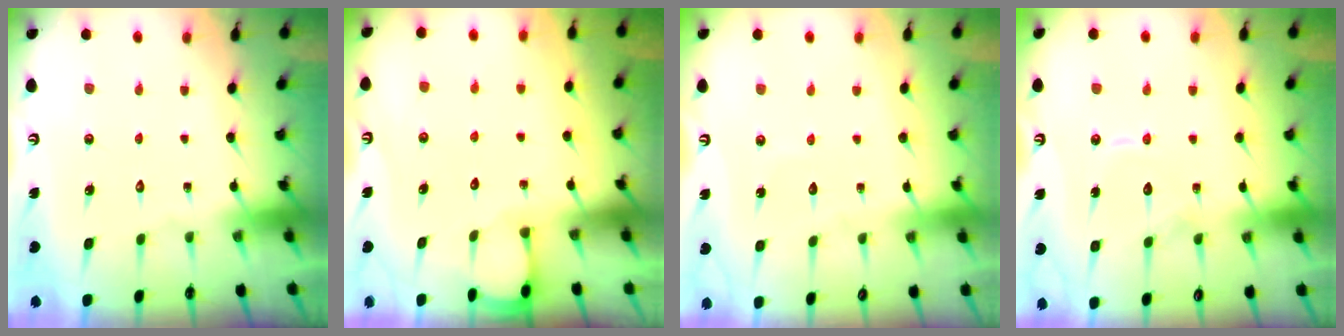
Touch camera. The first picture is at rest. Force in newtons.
{"total": 1.0, "press": 0.9, "slide": 0.1}
{"total": 2.0, "press": 2.0, "slide": 0.1}
{"total": 7.9, "press": 7.8, "slide": 0.6}